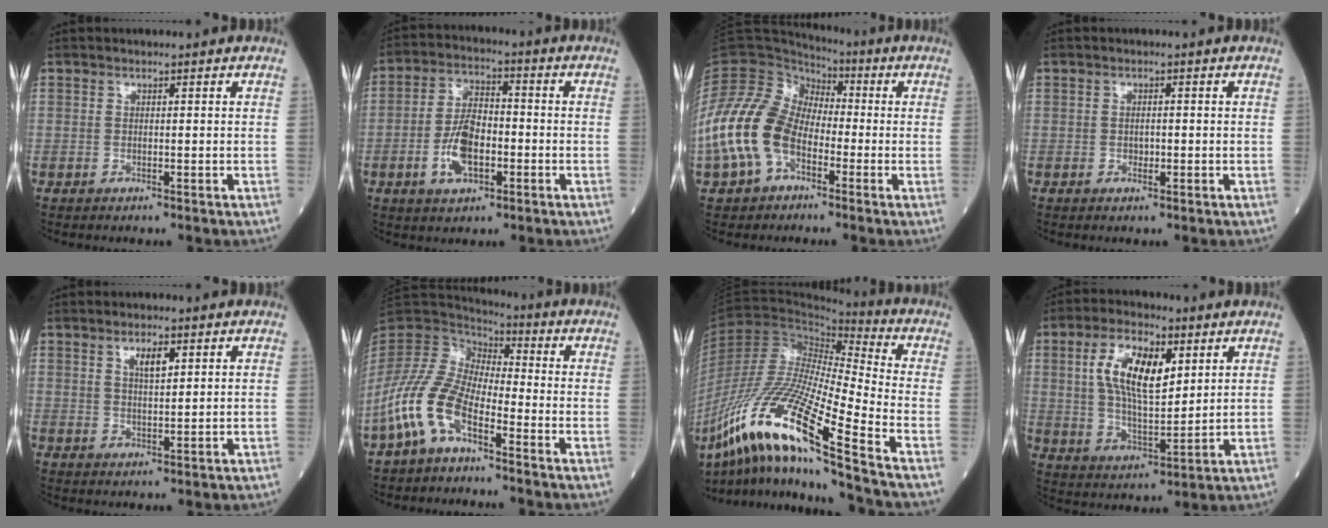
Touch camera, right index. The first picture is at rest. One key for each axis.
{"total": 8.2, "fx": -2.5, "fy": 4.0, "fz": 6.8, "tx": -0.140, "ty": 0.009, "tz": -0.045}
{"total": 12.8, "fx": -4.0, "fy": 8.6, "fz": 8.5, "tx": -0.214, "ty": 0.022, "tz": -0.081}
{"total": 1.0, "fx": -0.3, "fy": 0.7, "fz": 0.6, "tx": -0.011, "ty": 0.001, "tz": -0.003}
{"total": 3.1, "fx": 1.6, "fy": 0.9, "fz": 2.5, "tx": -0.045, "ty": 0.001, "tz": 0.029}
{"total": 10.8, "fx": -5.6, "fy": 4.7, "fz": 7.9, "tx": -0.189, "ty": 0.008, "tz": -0.119}
{"total": 21.9, "fx": -13.4, "fy": -0.1, "fz": 17.4, "tx": -0.362, "ty": -0.050, "tz": -0.253}
{"total": 11.5, "fx": 4.0, "fy": 4.4, "fz": 9.9, "tx": -0.196, "ty": 0.010, "tz": 0.078}